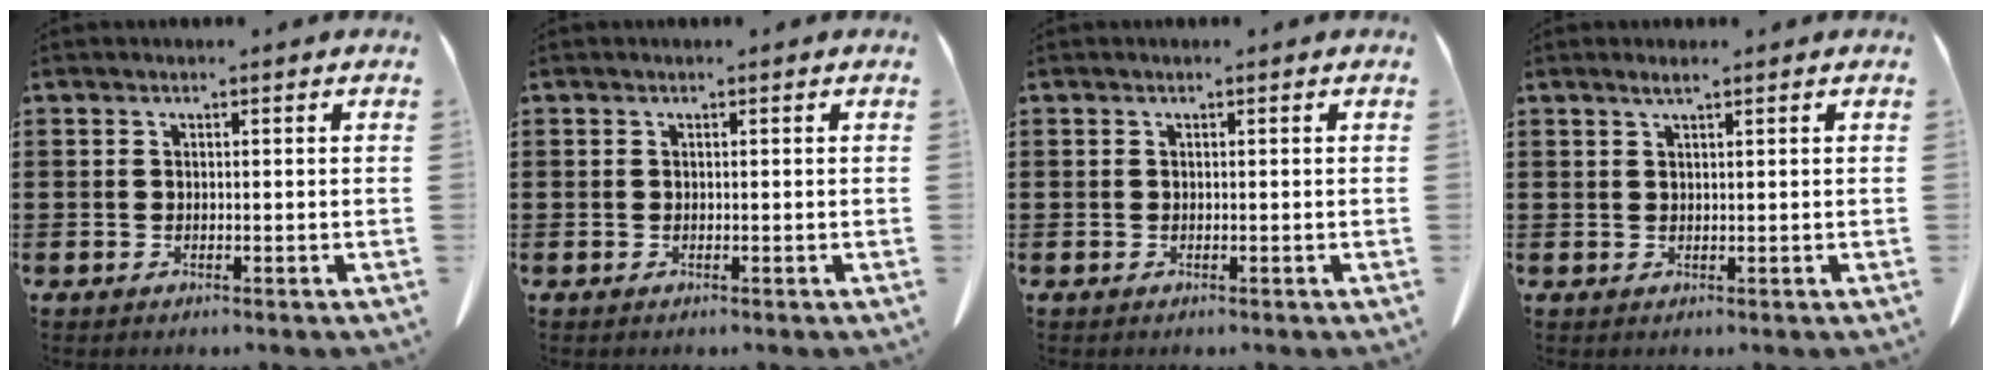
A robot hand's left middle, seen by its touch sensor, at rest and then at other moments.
{"total": 0.0}
{"total": 0.0}
{"total": 1.4, "force": [1.0, 0.0, 1.0], "torque": [-0.021, 0.001, 0.018]}